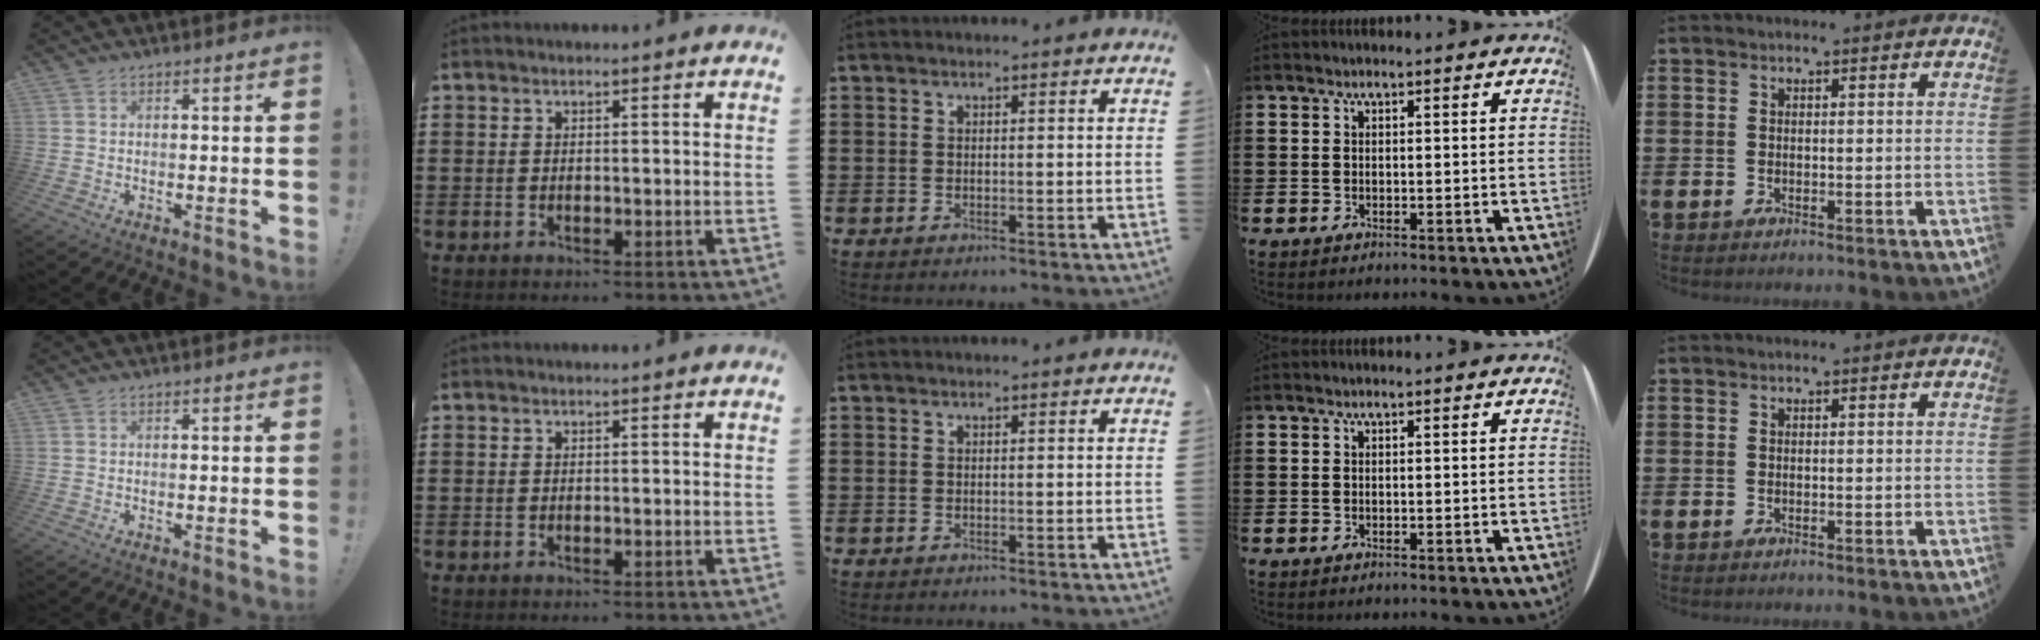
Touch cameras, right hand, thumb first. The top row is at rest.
{}